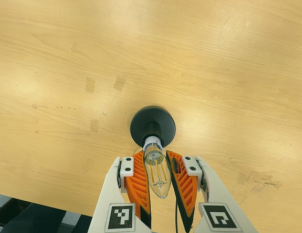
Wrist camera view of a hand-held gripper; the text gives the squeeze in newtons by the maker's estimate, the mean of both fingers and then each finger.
{"total": 20.4, "left": 22.1, "right": 18.7}